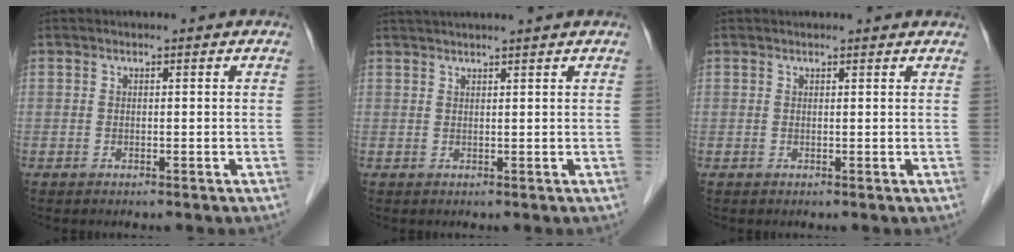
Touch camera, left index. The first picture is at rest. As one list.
[{"total": 5.6, "force": [4.9, -1.0, 2.5], "torque": [-0.031, 0.031, 0.070]}, {"total": 4.0, "force": [3.8, 0.6, 1.1], "torque": [-0.014, 0.026, 0.038]}]